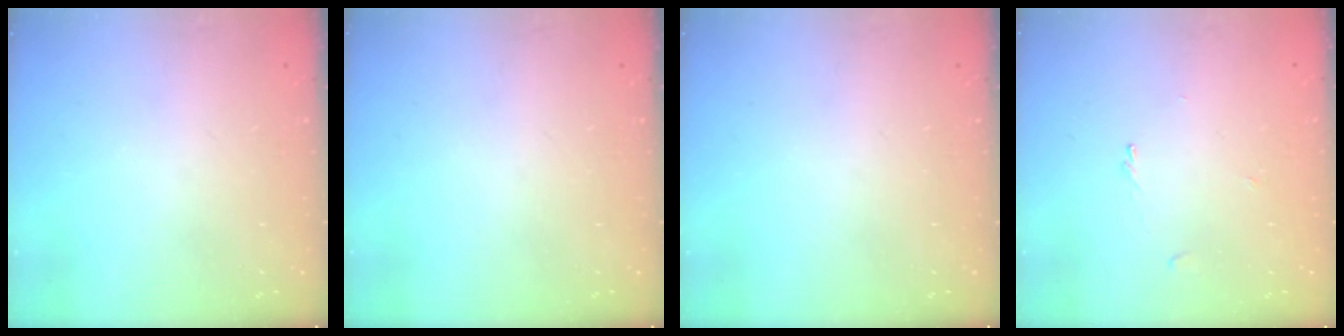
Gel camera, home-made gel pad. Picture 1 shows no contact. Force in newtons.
{"total": 0.0}
{"total": 0.0}
{"total": 0.7, "press": 0.6, "slide": 0.4}